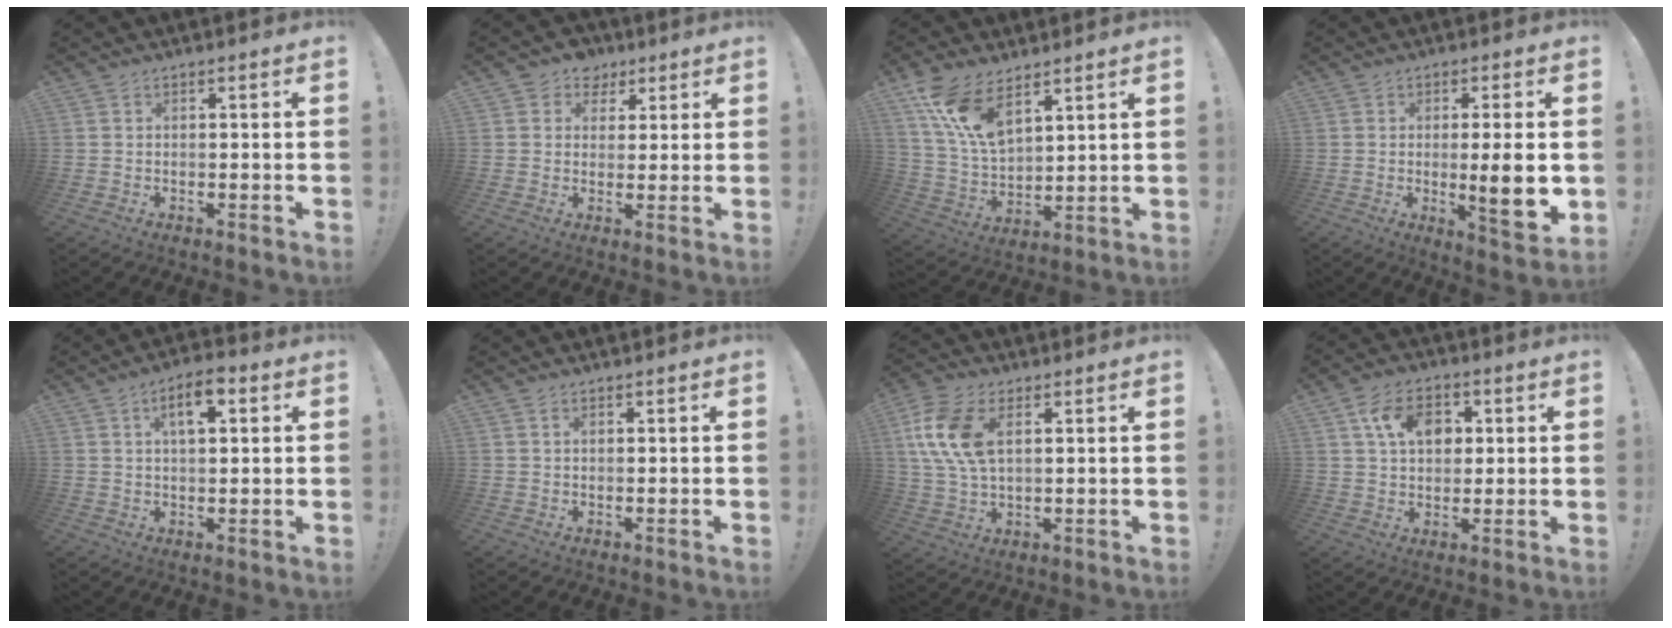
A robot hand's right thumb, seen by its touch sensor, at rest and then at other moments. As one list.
[{"total": 6.6, "force": [3.4, 5.5, 1.2], "torque": [-0.013, -0.017, 0.067]}, {"total": 14.2, "force": [9.2, 6.7, 8.5], "torque": [-0.175, -0.045, 0.176]}, {"total": 10.8, "force": [-0.7, 1.4, 10.7], "torque": [-0.142, -0.014, -0.012]}, {"total": 7.1, "force": [2.5, 3.2, 5.8], "torque": [-0.074, -0.003, 0.036]}, {"total": 0.9, "force": [0.5, 0.4, 0.5], "torque": [-0.008, 0.000, 0.010]}, {"total": 13.6, "force": [4.3, 7.9, 10.2], "torque": [-0.207, -0.010, 0.078]}, {"total": 11.2, "force": [3.9, 8.0, 6.8], "torque": [-0.109, 0.006, 0.073]}]